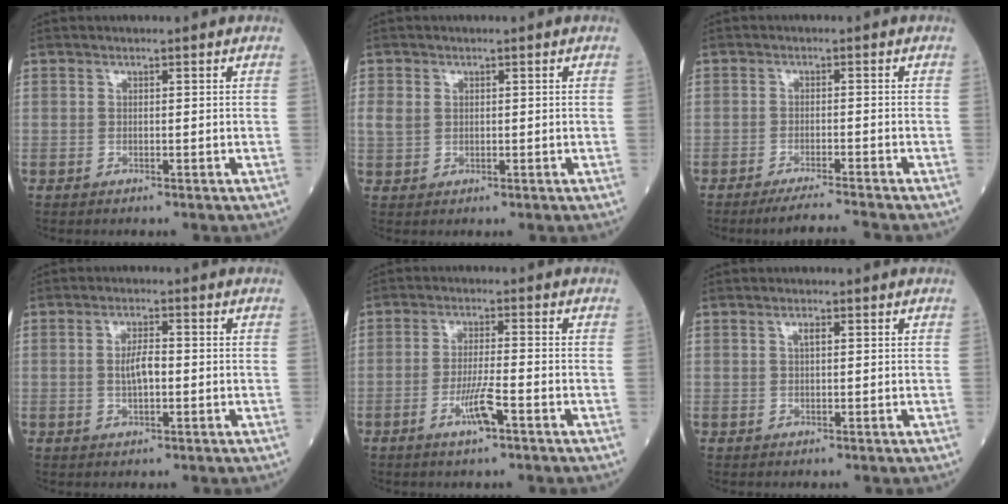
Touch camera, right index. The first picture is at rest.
{"total": 2.6, "force": [0.6, 2.1, 1.4], "torque": [-0.037, 0.008, 0.015]}
{"total": 4.2, "force": [-3.7, -1.2, 1.5], "torque": [-0.020, -0.015, -0.066]}
{"total": 3.6, "force": [-0.2, 1.1, 3.4], "torque": [-0.066, 0.003, -0.004]}
{"total": 5.0, "force": [-2.4, 0.2, 4.3], "torque": [-0.083, -0.006, -0.047]}
{"total": 1.2, "force": [0.4, 0.3, 1.1], "torque": [-0.020, 0.002, 0.006]}